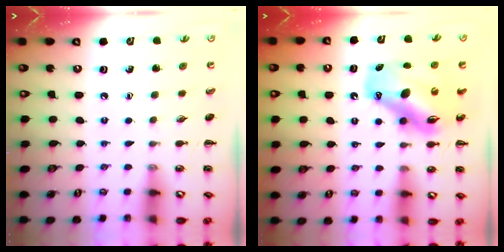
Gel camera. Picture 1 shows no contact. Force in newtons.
{"total": 12.7, "press": 12.2, "slide": 3.7}